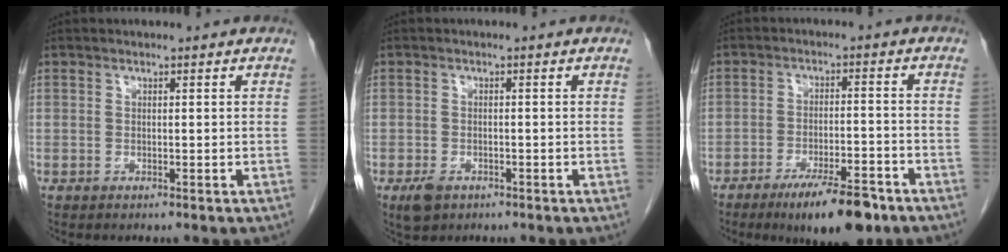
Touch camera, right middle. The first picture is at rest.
{"total": 2.7, "force": [-1.6, 1.6, 1.5], "torque": [-0.031, -0.002, -0.019]}
{"total": 10.5, "force": [-7.2, 2.3, 7.2], "torque": [-0.111, -0.012, -0.111]}